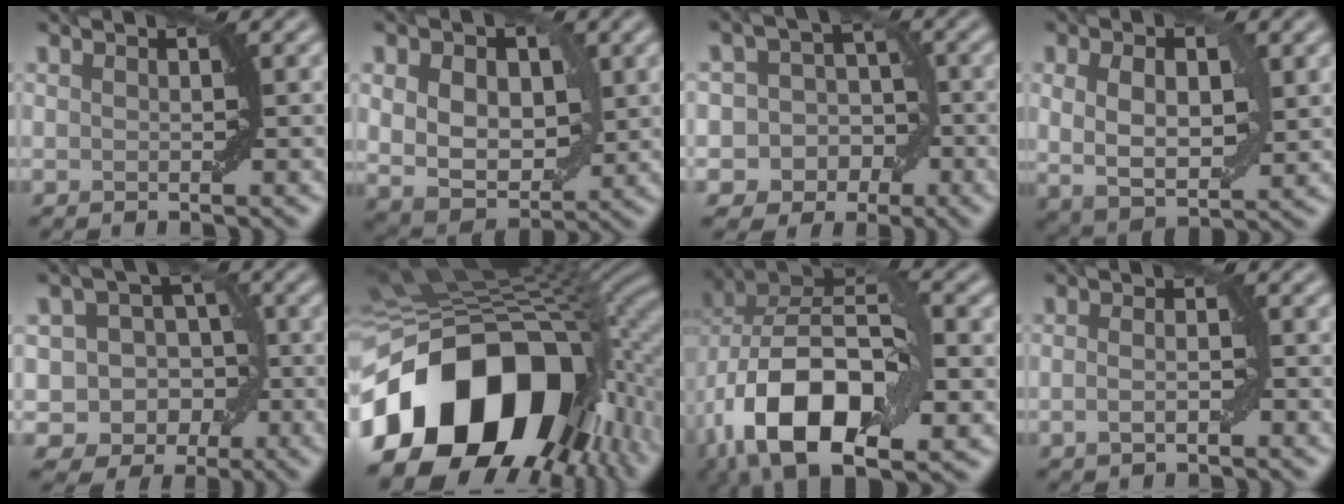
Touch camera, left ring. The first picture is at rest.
{"total": 7.7, "force": [1.5, 5.5, 5.3], "torque": [-0.092, 0.001, 0.027]}
{"total": 8.0, "force": [-2.9, 7.2, 1.8], "torque": [-0.010, 0.014, -0.073]}
{"total": 5.6, "force": [0.9, 3.3, 4.5], "torque": [-0.079, -0.005, 0.021]}
{"total": 7.8, "force": [-2.1, 7.0, 2.9], "torque": [-0.017, 0.020, -0.056]}
{"total": 18.6, "force": [-4.9, 12.0, 13.4], "torque": [-0.255, -0.022, -0.080]}
{"total": 13.6, "force": [-3.7, 8.0, 10.3], "torque": [-0.184, 0.006, -0.070]}
{"total": 2.0, "force": [-0.6, 0.7, 1.7], "torque": [-0.035, -0.002, -0.012]}